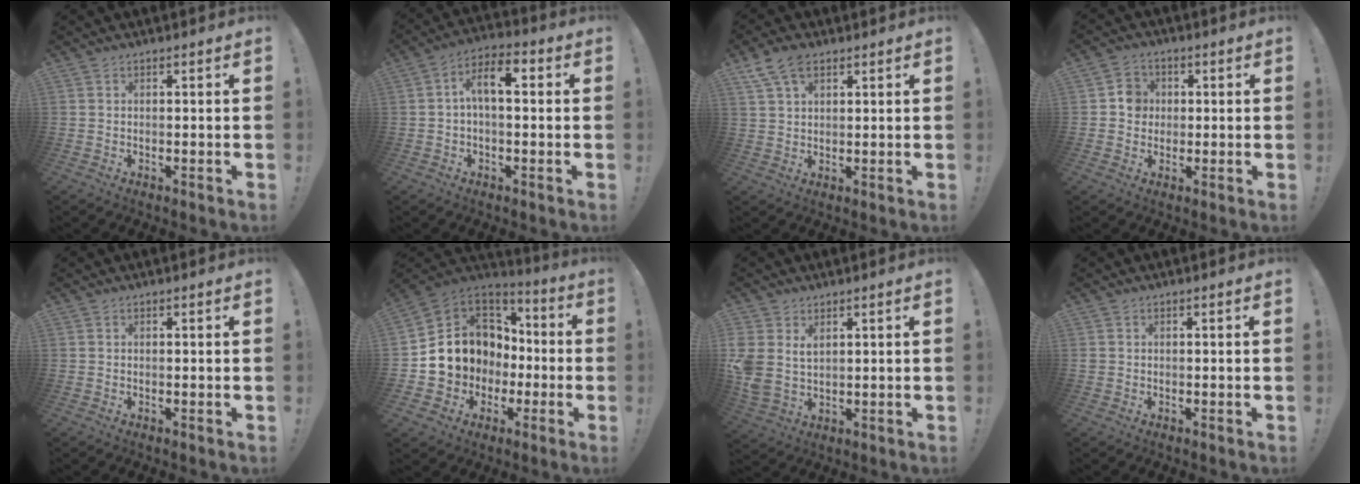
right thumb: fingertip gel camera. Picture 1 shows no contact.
{"total": 8.6, "force": [1.3, 4.2, 7.4], "torque": [-0.118, 0.009, 0.025]}
{"total": 8.2, "force": [4.6, 4.9, 4.8], "torque": [-0.076, -0.010, 0.088]}
{"total": 6.3, "force": [0.5, 5.9, 2.1], "torque": [-0.019, 0.007, 0.009]}
{"total": 0.0}
{"total": 12.3, "force": [0.0, 11.7, 3.7], "torque": [-0.038, -0.010, 0.034]}
{"total": 6.2, "force": [2.9, 4.3, 3.3], "torque": [-0.073, -0.016, 0.056]}
{"total": 0.7, "force": [0.0, 0.7, 0.2], "torque": [-0.008, 0.004, 0.002]}